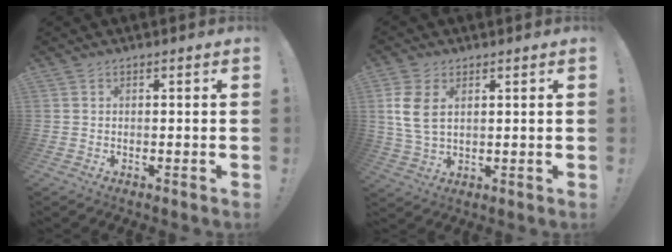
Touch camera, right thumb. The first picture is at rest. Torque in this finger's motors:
{"motor_torque": [-0.09, 0.48, 0.46, 0.35, 0.29]}